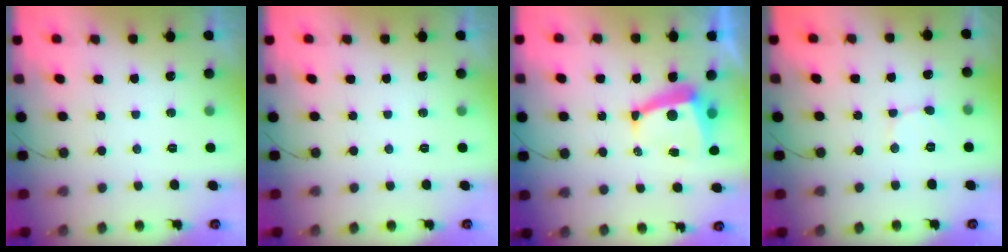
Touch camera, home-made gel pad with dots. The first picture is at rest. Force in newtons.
{"total": 0.0}
{"total": 7.8, "press": 7.7, "slide": 1.0}
{"total": 2.5, "press": 2.5, "slide": 0.3}